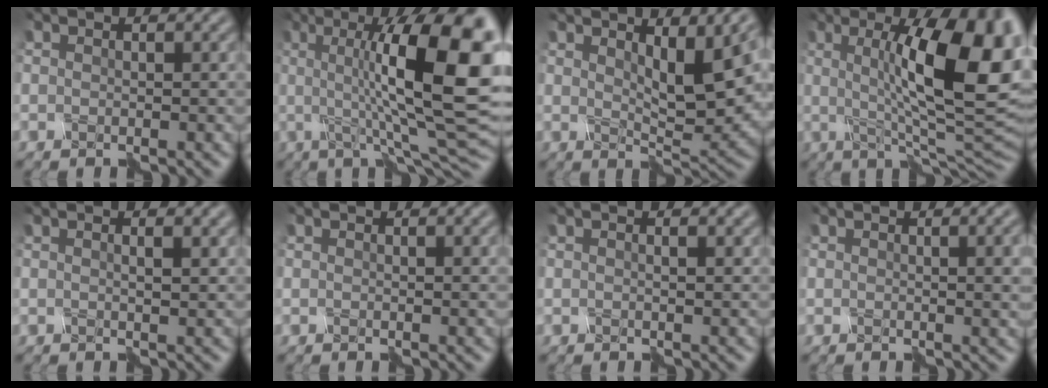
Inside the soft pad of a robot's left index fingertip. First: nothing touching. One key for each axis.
{"total": 14.1, "fx": 1.0, "fy": 3.1, "fz": 13.7, "tx": -0.172, "ty": 0.009, "tz": 0.009}
{"total": 5.5, "fx": 1.3, "fy": 1.1, "fz": 5.2, "tx": -0.083, "ty": -0.007, "tz": 0.023}
{"total": 12.9, "fx": 1.3, "fy": 2.6, "fz": 12.6, "tx": -0.160, "ty": 0.010, "tz": 0.016}
{"total": 1.0, "fx": 0.1, "fy": -0.3, "fz": 1.0, "tx": -0.010, "ty": 0.001, "tz": -0.003}
{"total": 0.6, "fx": 0.2, "fy": -0.3, "fz": 0.5, "tx": -0.004, "ty": 0.001, "tz": 0.004}
{"total": 0.6, "fx": 0.0, "fy": -0.5, "fz": 0.4, "tx": -0.006, "ty": -0.003, "tz": -0.002}
{"total": 3.1, "fx": 0.6, "fy": 0.8, "fz": 3.0, "tx": -0.024, "ty": -0.001, "tz": 0.012}